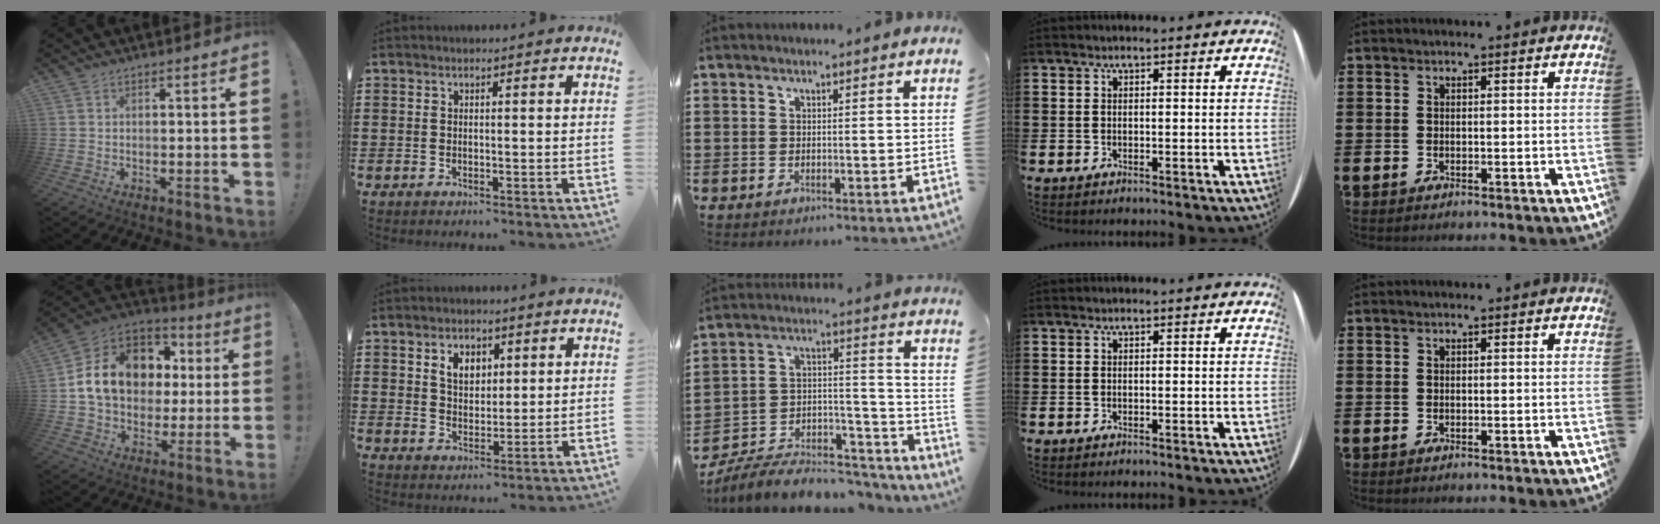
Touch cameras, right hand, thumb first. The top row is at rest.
{"thumb": {"total": 17.7, "force": [3.1, 13.8, 10.7], "torque": [-0.164, 0.002, 0.072]}, "index": {"total": 4.3, "force": [1.7, 3.0, 2.5], "torque": [-0.052, 0.008, 0.027]}, "middle": {"total": 8.5, "force": [-7.8, 2.2, 2.7], "torque": [-0.040, 0.024, -0.147]}}